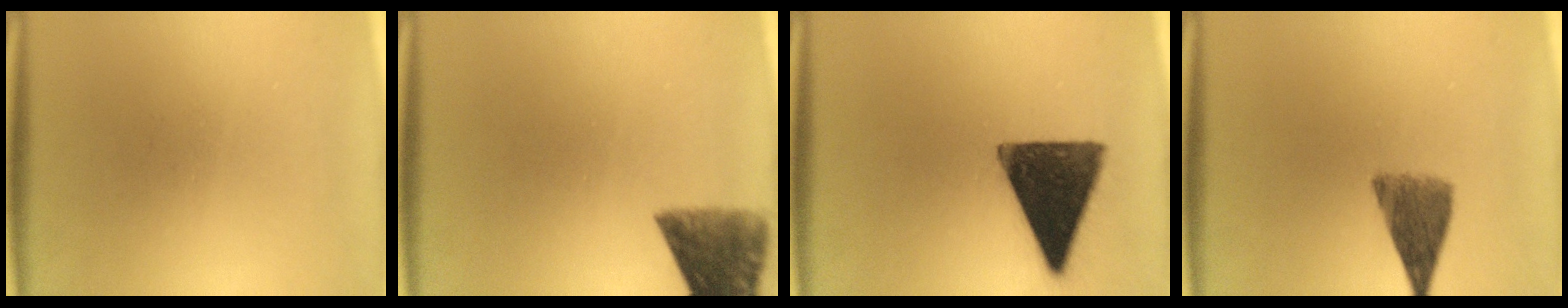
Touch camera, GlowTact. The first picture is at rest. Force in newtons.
{"total": 8.4}
{"total": 14.9}
{"total": 6.3}